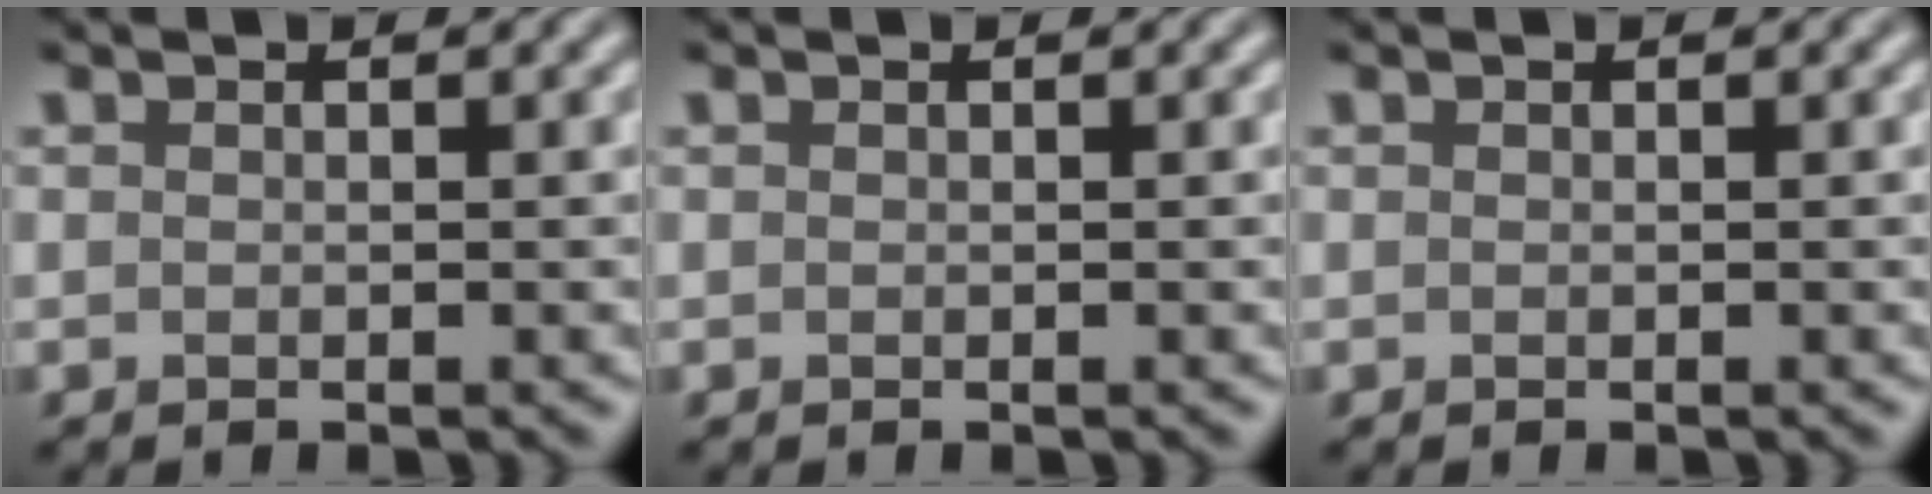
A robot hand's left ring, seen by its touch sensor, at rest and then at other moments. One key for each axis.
{"total": 0.0}
{"total": 0.0}